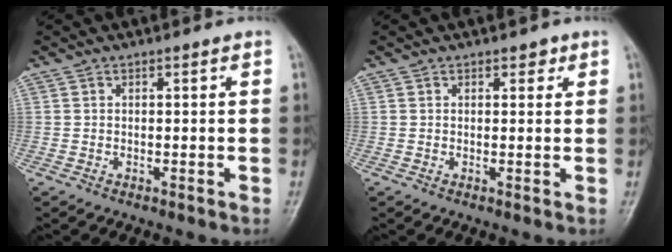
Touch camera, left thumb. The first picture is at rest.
{"total": 1.7, "force": [1.0, 1.1, 0.9], "torque": [0.004, -0.002, 0.008]}